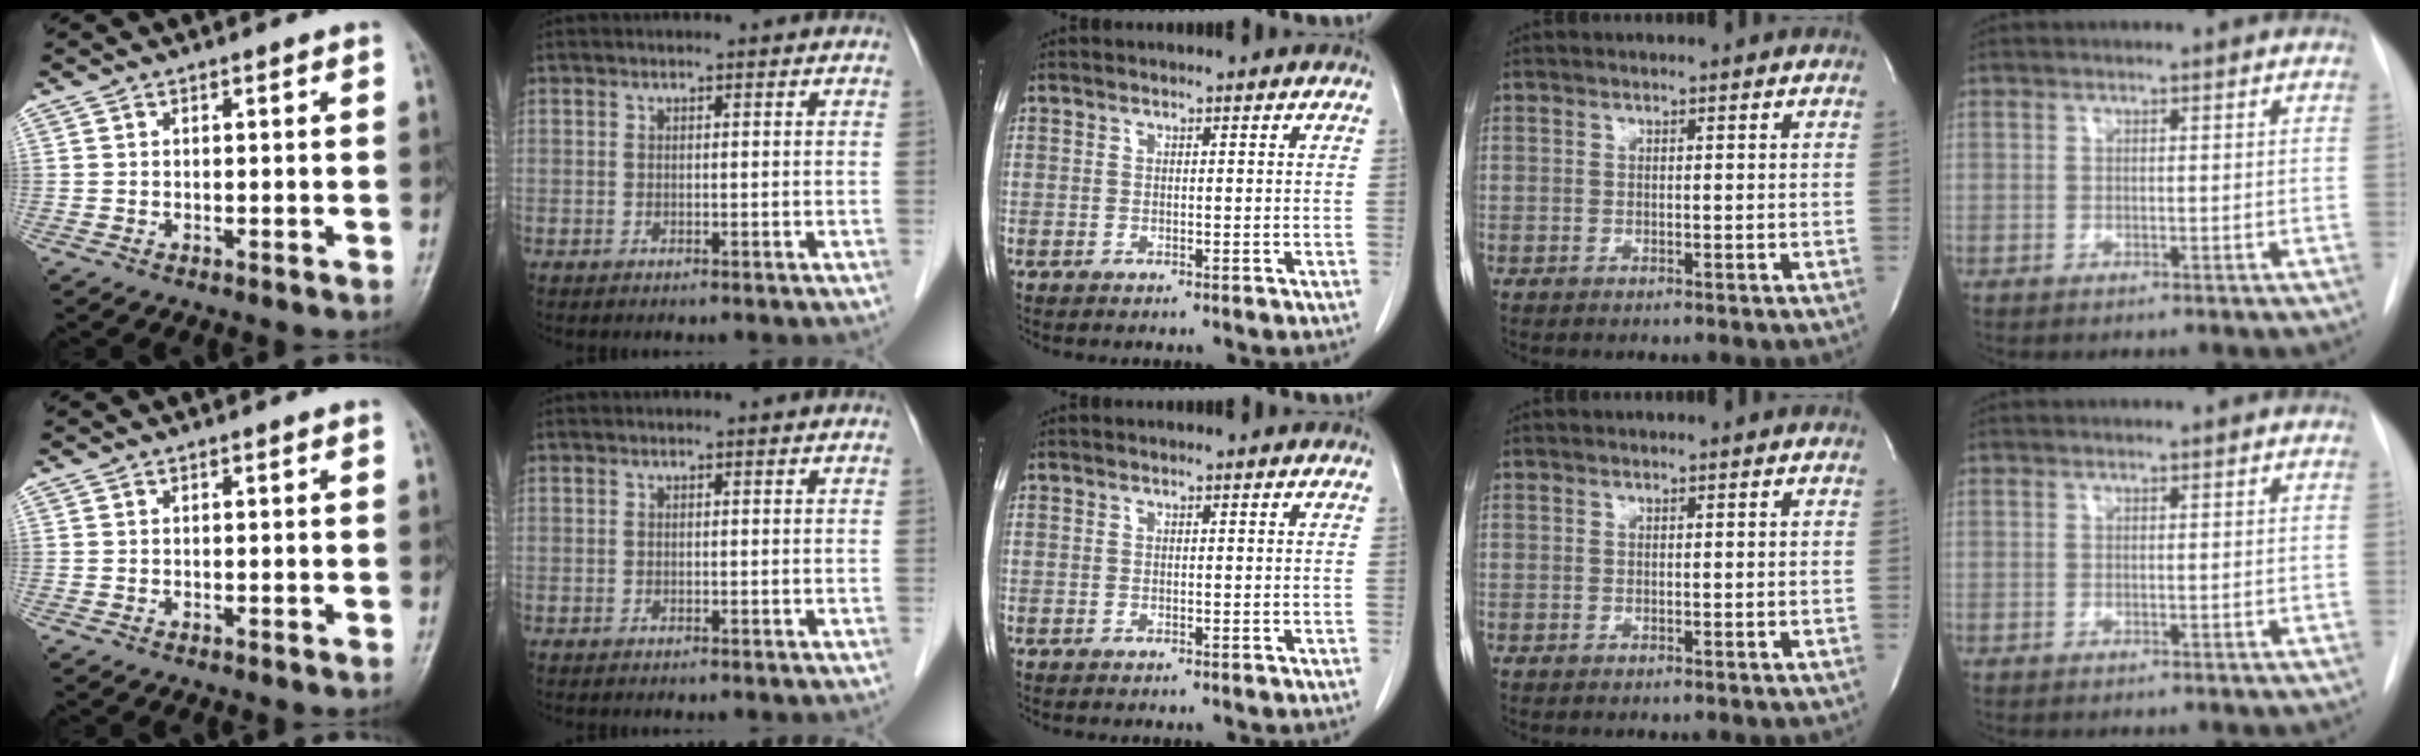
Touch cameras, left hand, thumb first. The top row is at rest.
{}